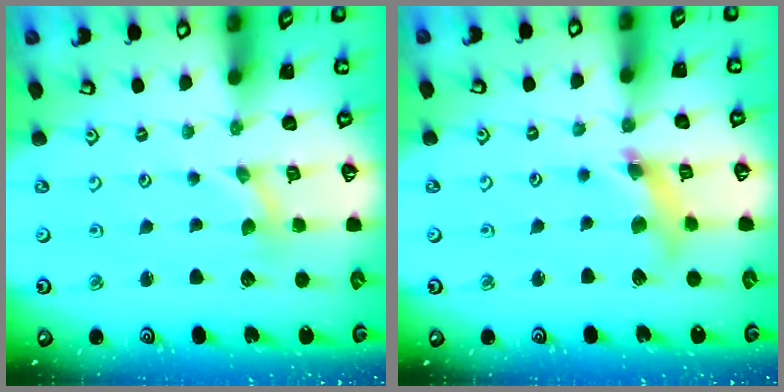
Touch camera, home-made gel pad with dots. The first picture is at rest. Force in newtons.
{"total": 8.5, "press": 8.4, "slide": 1.0}